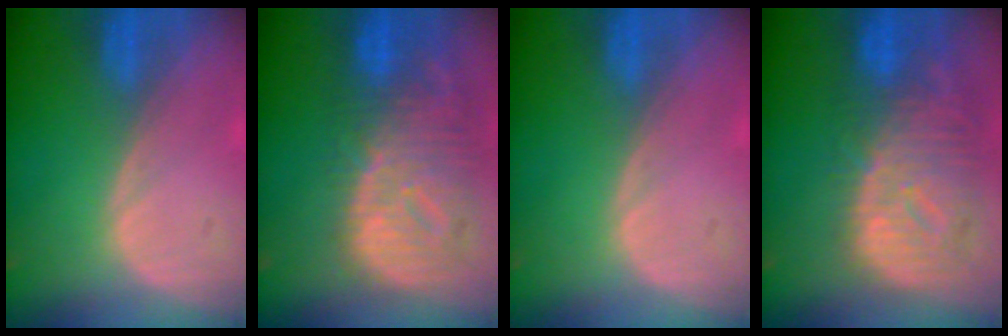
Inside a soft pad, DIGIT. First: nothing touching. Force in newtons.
{"total": 12.4, "press": 10.7, "slide": 6.3}
{"total": 0.0}
{"total": 12.5, "press": 10.8, "slide": 6.3}